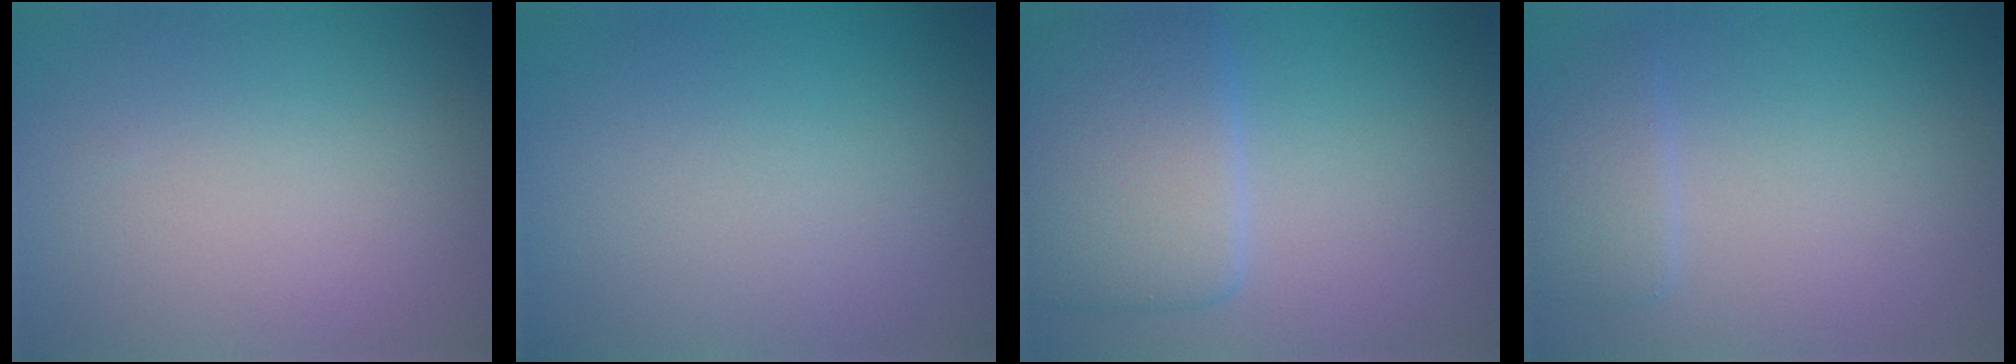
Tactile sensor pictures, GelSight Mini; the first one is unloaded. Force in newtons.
{"total": 0.0}
{"total": 5.9, "press": 5.9, "slide": 0.2}
{"total": 2.0, "press": 2.0, "slide": 0.1}